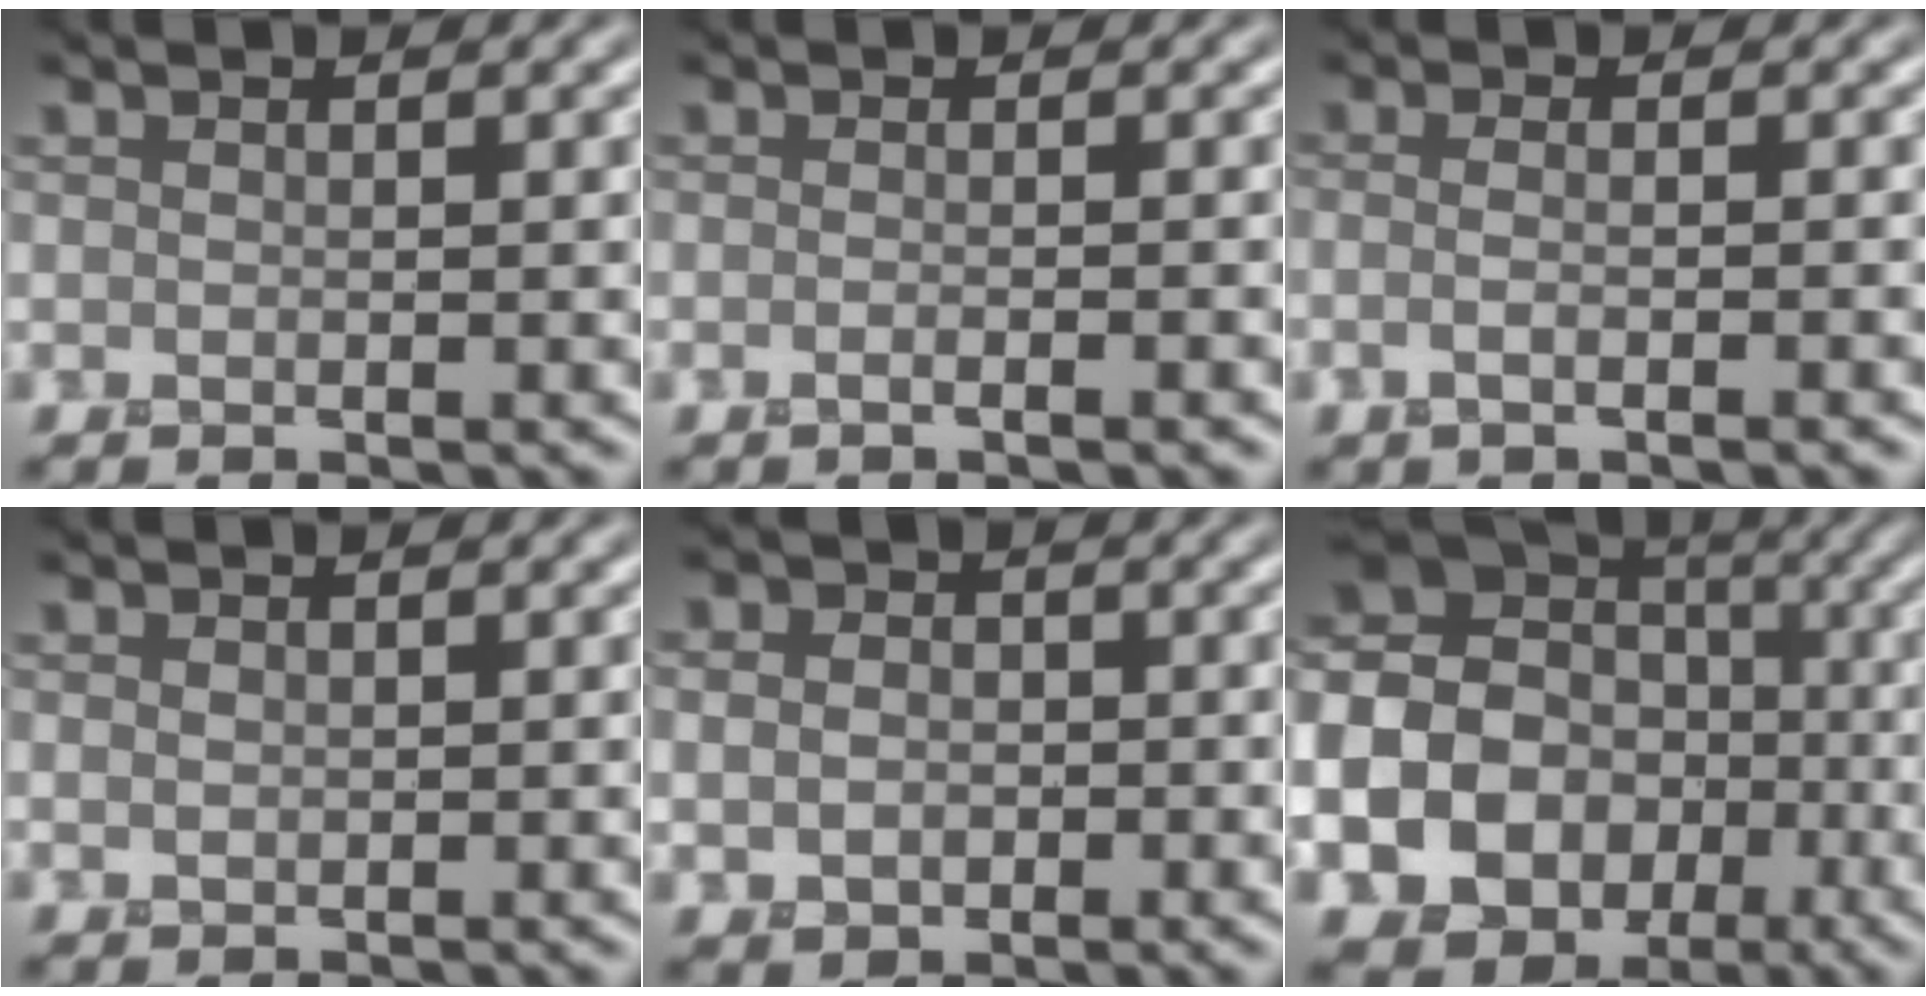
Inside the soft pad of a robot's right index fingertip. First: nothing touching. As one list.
[{"total": 2.2, "force": [-0.5, 1.0, 1.9], "torque": [0.004, -0.003, -0.024]}, {"total": 3.1, "force": [-0.8, 1.2, 2.8], "torque": [-0.029, -0.001, -0.022]}, {"total": 0.7, "force": [0.2, 0.5, 0.4], "torque": [-0.011, 0.001, 0.005]}, {"total": 3.6, "force": [-0.1, 3.1, 1.9], "torque": [-0.028, 0.005, -0.019]}, {"total": 25.5, "force": [-8.0, 22.9, 7.7], "torque": [-0.190, -0.043, -0.172]}]